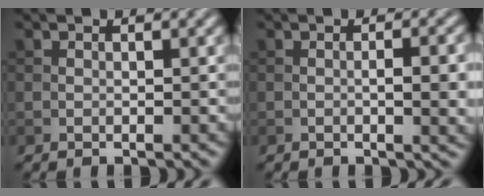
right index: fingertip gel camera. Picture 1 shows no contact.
{"total": 4.1, "force": [-0.3, 1.2, 3.9], "torque": [-0.061, -0.004, -0.001]}